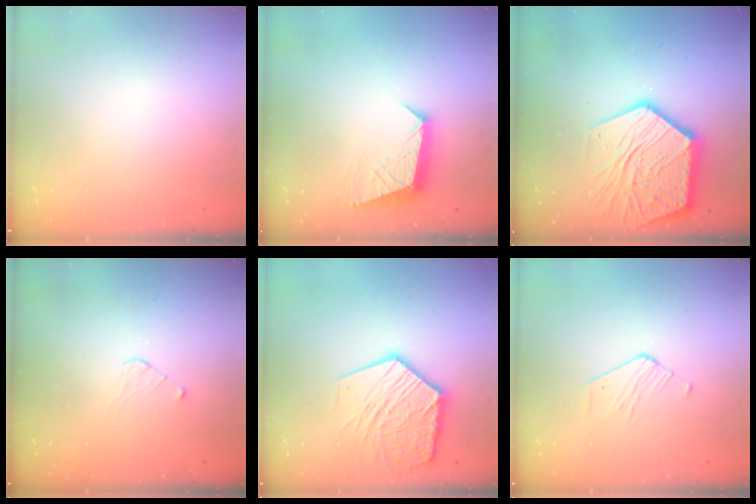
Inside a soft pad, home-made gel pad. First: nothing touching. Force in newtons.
{"total": 10.1, "press": 10.1, "slide": 0.6}
{"total": 22.3, "press": 22.2, "slide": 2.3}
{"total": 4.3, "press": 4.3, "slide": 0.4}
{"total": 16.6, "press": 16.5, "slide": 1.6}
{"total": 3.9, "press": 3.9, "slide": 0.4}